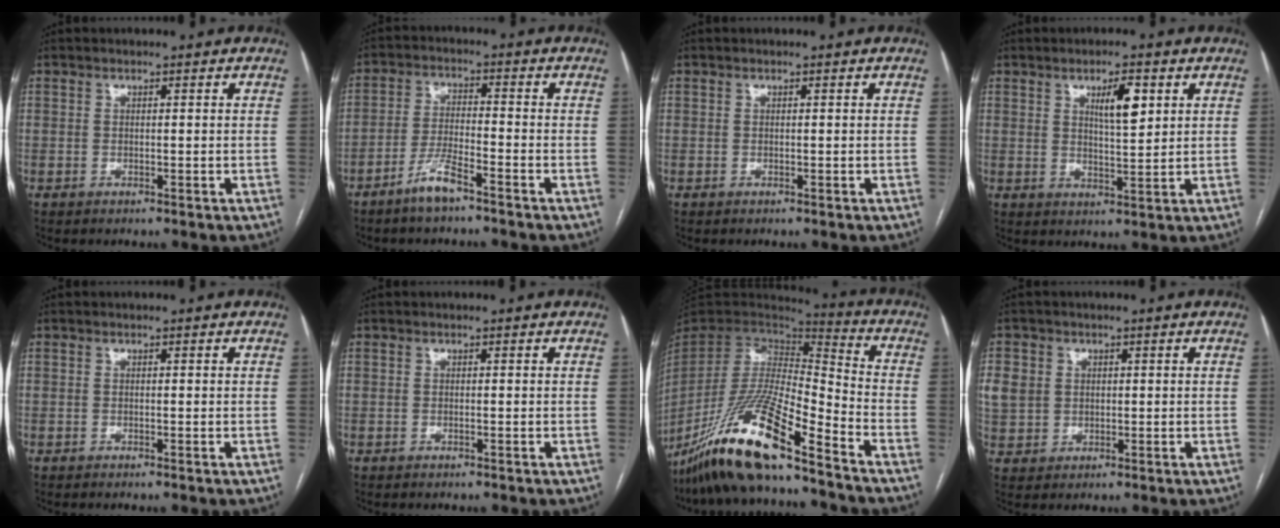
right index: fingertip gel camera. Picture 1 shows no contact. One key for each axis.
{"total": 5.4, "fx": -4.0, "fy": 0.5, "fz": 3.6, "tx": -0.079, "ty": -0.006, "tz": -0.081}
{"total": 0.0}
{"total": 5.7, "fx": 2.4, "fy": 1.3, "fz": 5.0, "tx": -0.088, "ty": 0.000, "tz": 0.043}
{"total": 0.0}
{"total": 0.0}
{"total": 19.8, "fx": -14.4, "fy": 1.8, "fz": 13.4, "tx": -0.289, "ty": -0.038, "tz": -0.274}
{"total": 7.1, "fx": 1.6, "fy": 6.4, "fz": 2.6, "tx": -0.073, "ty": 0.014, "tz": 0.041}